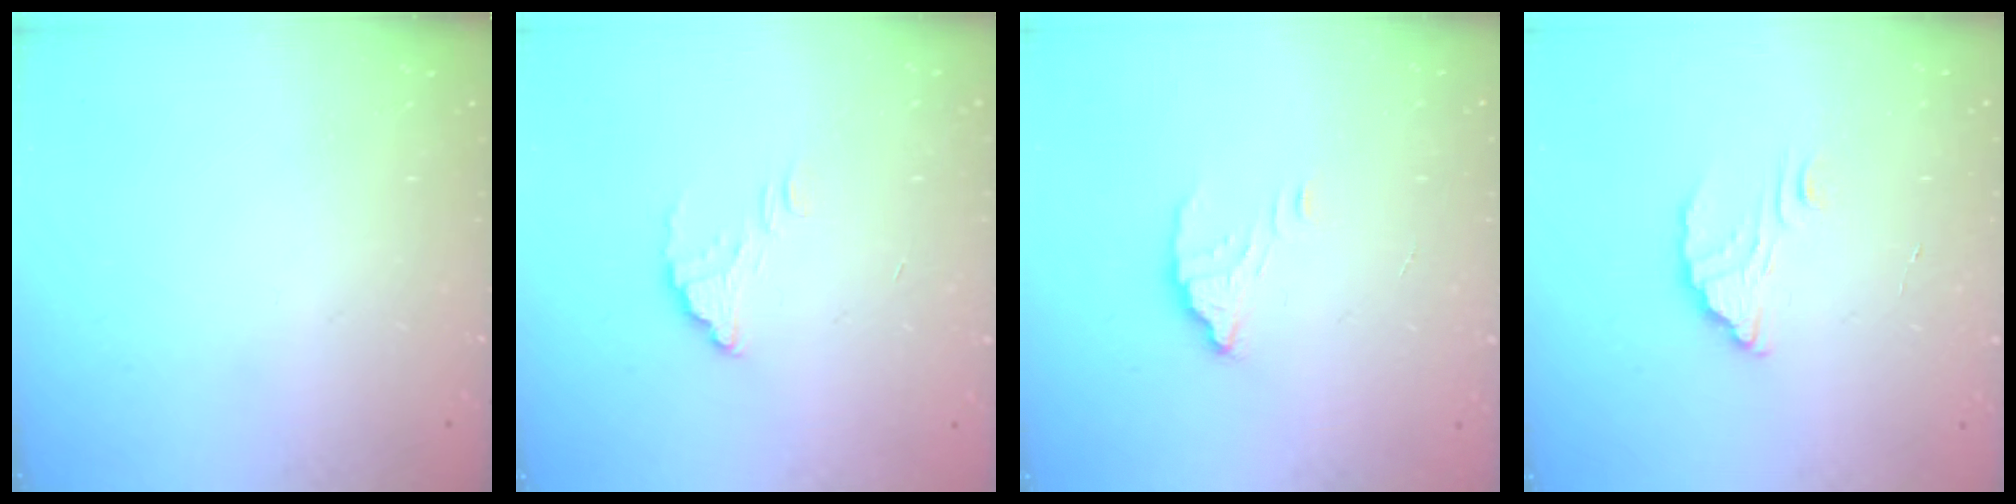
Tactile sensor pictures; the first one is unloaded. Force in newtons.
{"total": 3.1, "press": 3.1, "slide": 0.2}
{"total": 3.0, "press": 3.0, "slide": 0.2}
{"total": 2.6, "press": 2.6, "slide": 0.1}